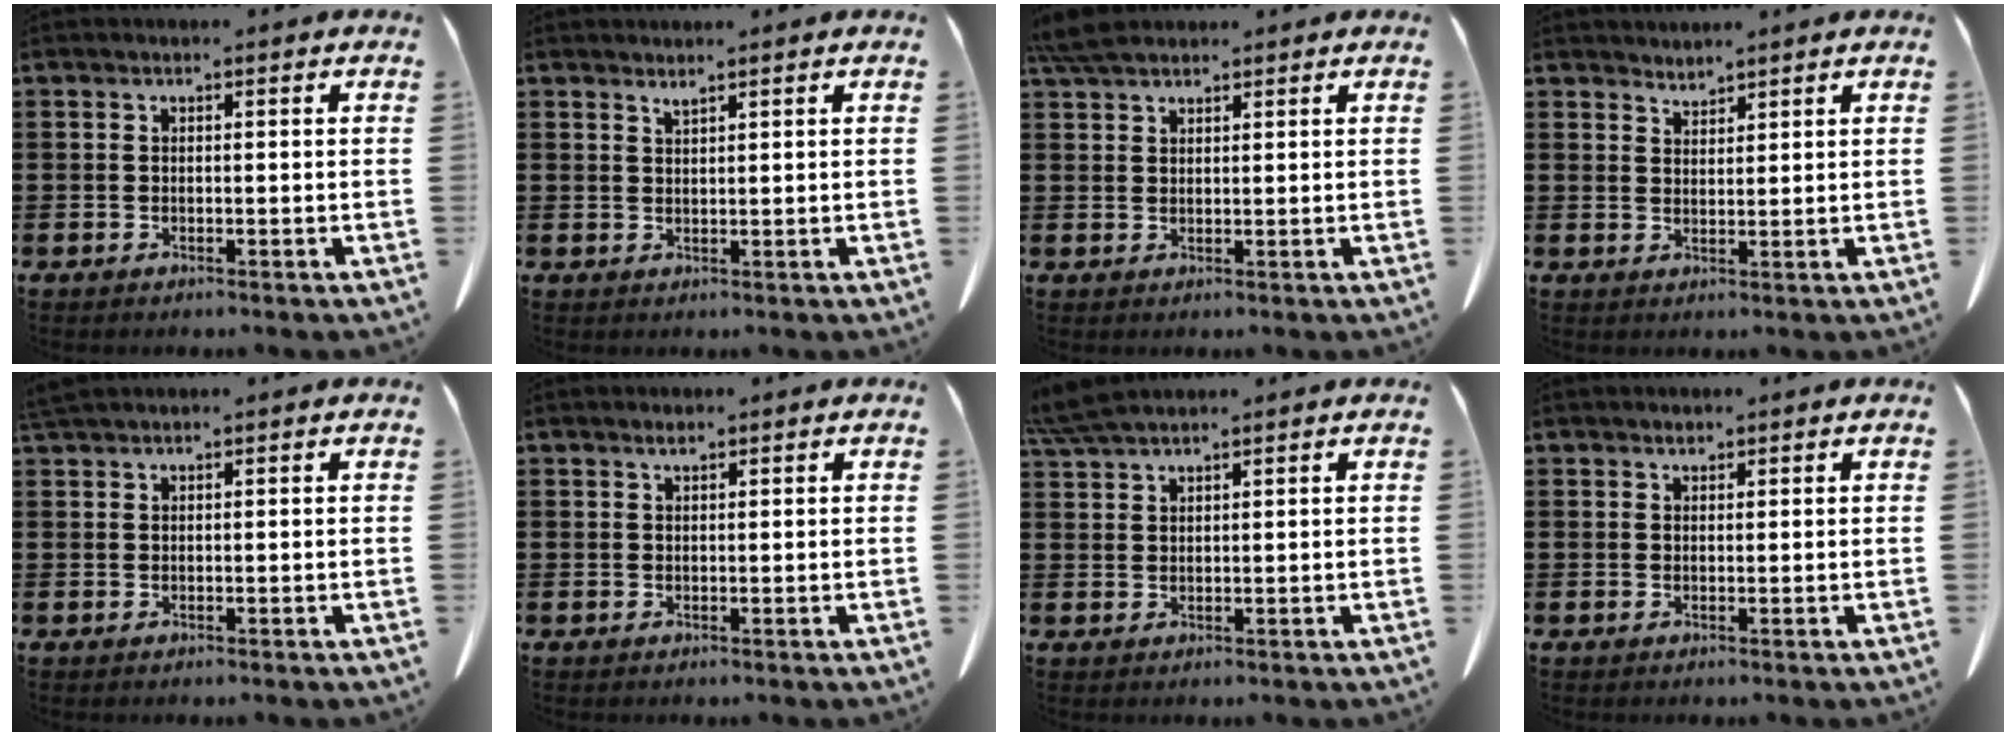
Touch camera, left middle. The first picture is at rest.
{"total": 1.3, "force": [1.2, -0.1, 0.4], "torque": [-0.010, -0.004, 0.025]}
{"total": 4.4, "force": [3.6, 1.2, 2.2], "torque": [-0.053, 0.000, 0.069]}
{"total": 2.2, "force": [2.1, -0.1, -0.3], "torque": [0.001, -0.007, 0.042]}
{"total": 1.5, "force": [1.3, 0.0, 0.6], "torque": [-0.015, -0.002, 0.027]}
{"total": 1.0, "force": [0.8, 0.2, 0.6], "torque": [-0.014, 0.000, 0.014]}
{"total": 4.3, "force": [3.7, 0.3, 2.1], "torque": [-0.052, -0.003, 0.072]}
{"total": 1.0, "force": [0.9, 0.3, 0.2], "torque": [-0.006, -0.001, 0.019]}